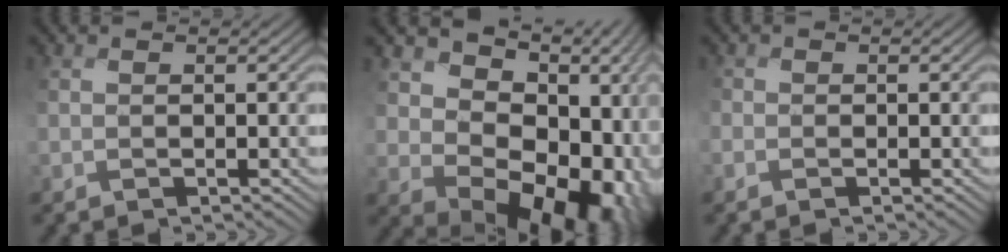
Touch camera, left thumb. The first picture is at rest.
{"total": 15.3, "force": [1.0, 10.5, 11.0], "torque": [-0.139, -0.044, 0.065]}
{"total": 1.5, "force": [-0.7, 1.3, -0.3], "torque": [0.000, 0.008, -0.027]}